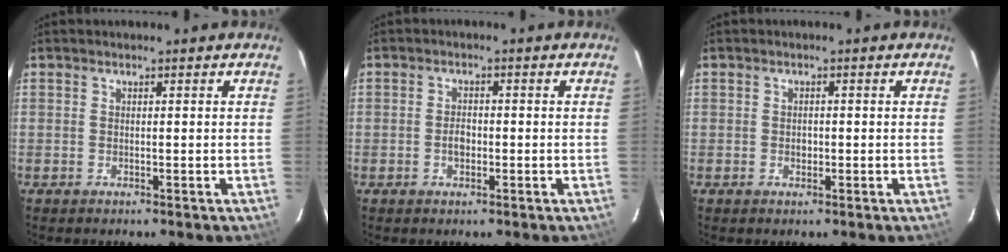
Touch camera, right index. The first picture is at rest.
{"total": 2.3, "force": [-0.6, 1.6, 1.5], "torque": [-0.028, 0.004, -0.011]}
{"total": 1.2, "force": [-0.2, 1.0, 0.5], "torque": [-0.008, 0.002, -0.003]}